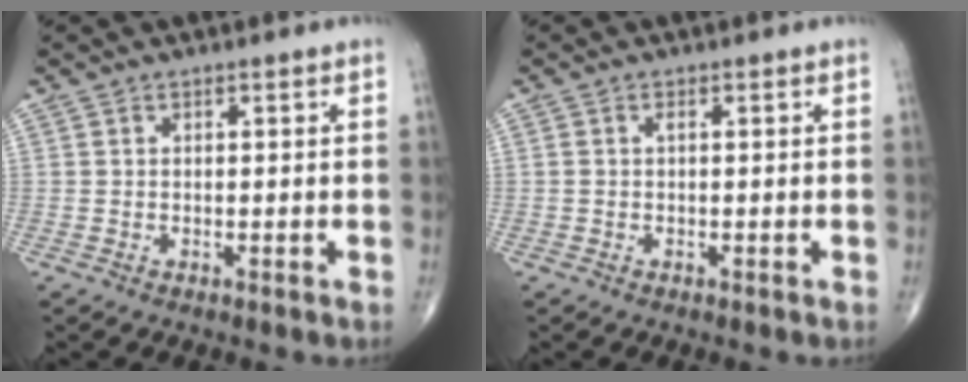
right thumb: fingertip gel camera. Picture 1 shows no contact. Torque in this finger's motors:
{"motor_torque": [0.45, -0.52, 0.15, 0.16, 0.06]}